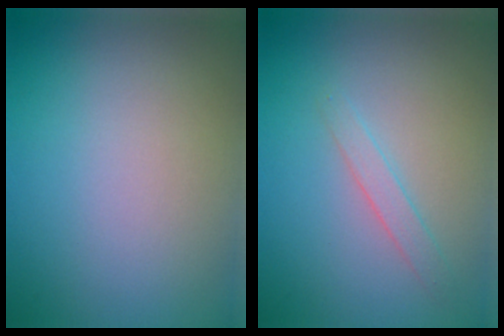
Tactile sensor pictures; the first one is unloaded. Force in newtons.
{"total": 1.4, "press": 1.4, "slide": 0.1}